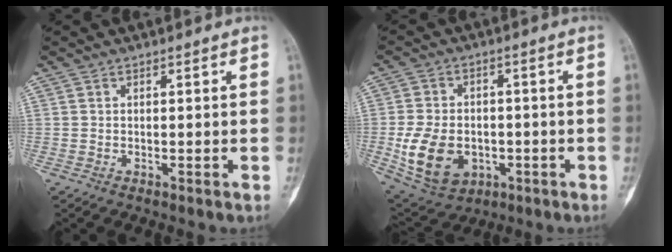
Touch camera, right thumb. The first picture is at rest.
{"total": 13.9, "force": [-3.2, 10.2, 8.9], "torque": [-0.154, 0.009, -0.035]}